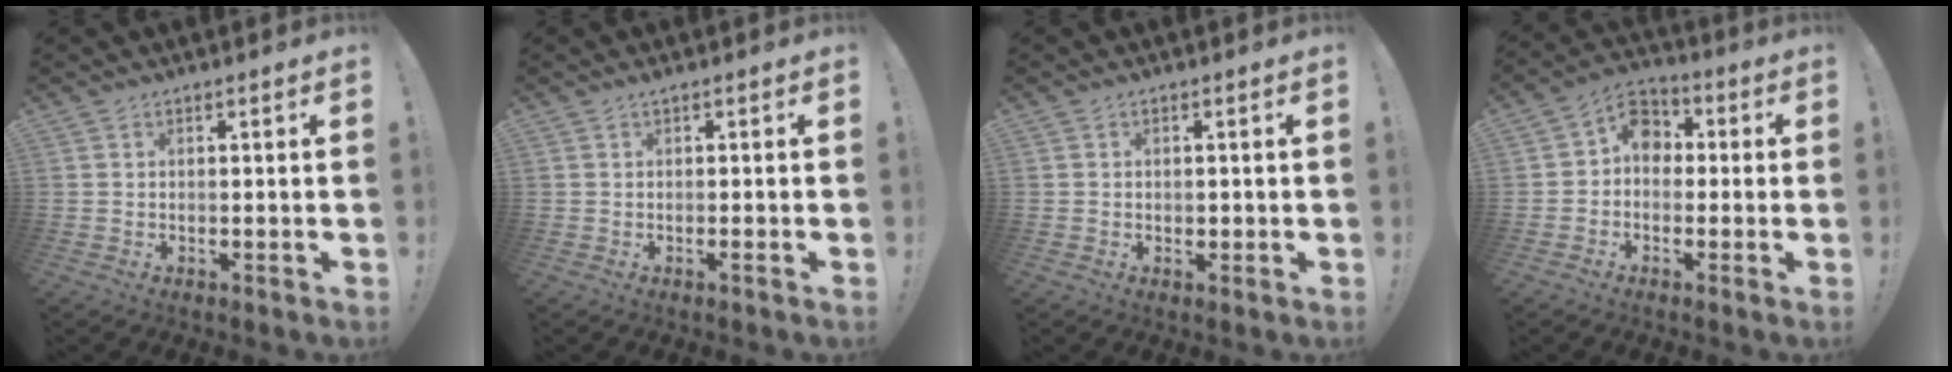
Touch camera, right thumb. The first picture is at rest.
{"total": 1.4, "force": [-0.1, -0.3, 1.3], "torque": [-0.022, -0.002, -0.003]}
{"total": 1.1, "force": [0.1, 1.1, 0.3], "torque": [0.004, -0.001, -0.001]}
{"total": 7.5, "force": [-0.1, 6.5, 3.8], "torque": [-0.063, 0.020, 0.007]}